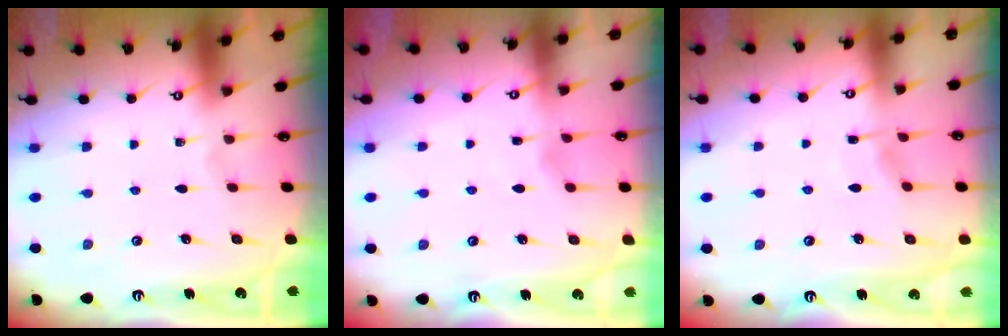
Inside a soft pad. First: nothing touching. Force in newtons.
{"total": 2.2, "press": 2.2, "slide": 0.3}
{"total": 4.4, "press": 4.3, "slide": 0.5}